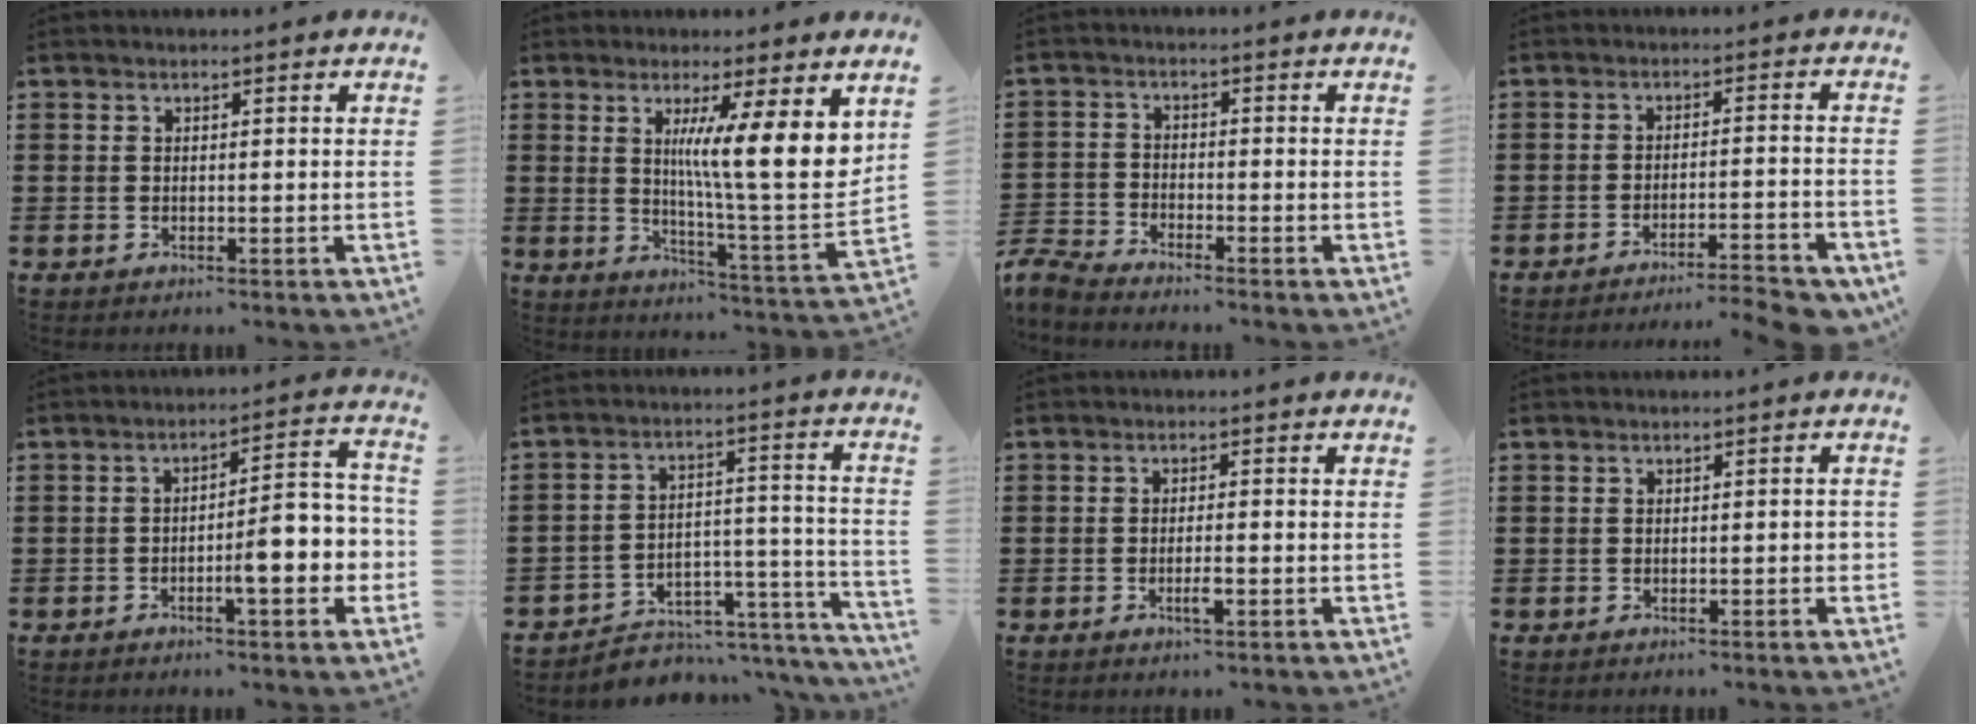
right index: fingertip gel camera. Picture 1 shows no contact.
{"total": 11.5, "force": [4.1, 1.2, 10.7], "torque": [-0.166, -0.031, 0.060]}
{"total": 3.4, "force": [-3.4, 0.4, 0.2], "torque": [-0.030, -0.004, -0.078]}
{"total": 4.3, "force": [-3.9, -0.3, 1.7], "torque": [-0.028, -0.010, -0.079]}
{"total": 8.2, "force": [-2.6, 1.9, 7.5], "torque": [-0.099, -0.015, -0.049]}
{"total": 4.5, "force": [-3.8, 2.2, 0.9], "torque": [-0.021, 0.008, -0.078]}
{"total": 2.3, "force": [-1.0, 0.4, 2.0], "torque": [-0.042, -0.003, -0.020]}
{"total": 0.9, "force": [-0.2, 0.3, 0.8], "torque": [-0.015, -0.001, -0.003]}